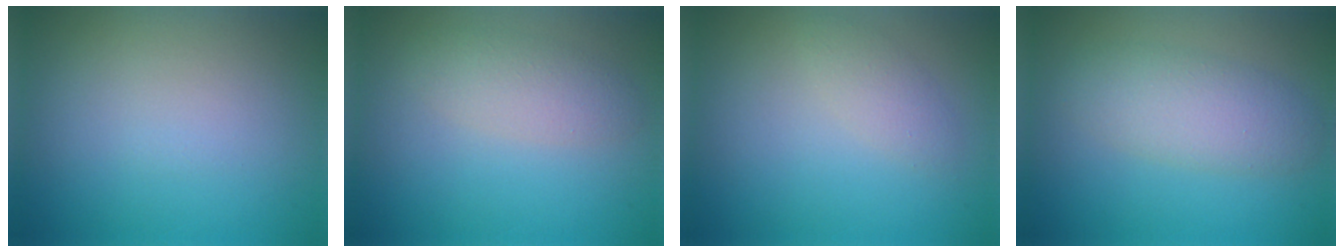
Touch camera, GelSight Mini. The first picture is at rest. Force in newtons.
{"total": 2.4, "press": 2.4, "slide": 0.1}
{"total": 1.5, "press": 1.5, "slide": 0.0}
{"total": 4.0, "press": 4.0, "slide": 0.0}